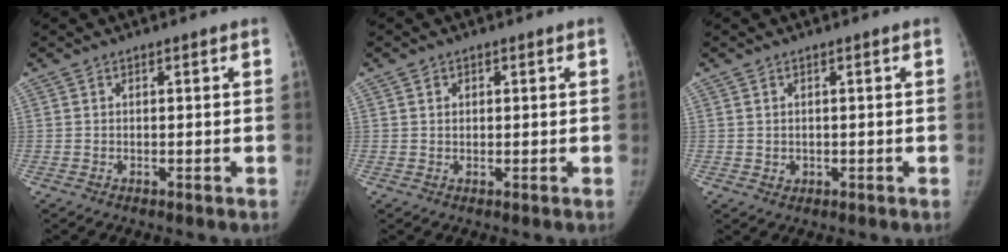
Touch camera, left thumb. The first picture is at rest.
{"total": 1.7, "force": [0.5, 1.4, 0.7], "torque": [-0.002, -0.001, 0.008]}
{"total": 1.6, "force": [0.1, 1.5, 0.7], "torque": [-0.006, 0.000, 0.007]}